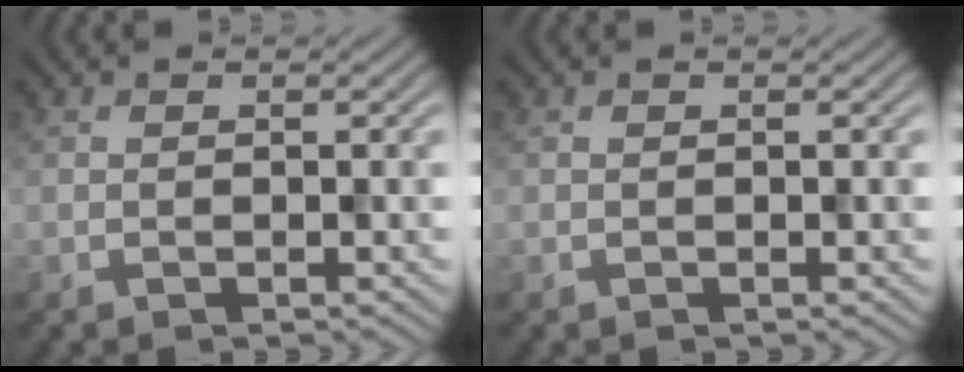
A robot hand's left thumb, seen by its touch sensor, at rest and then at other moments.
{"total": 0.0}